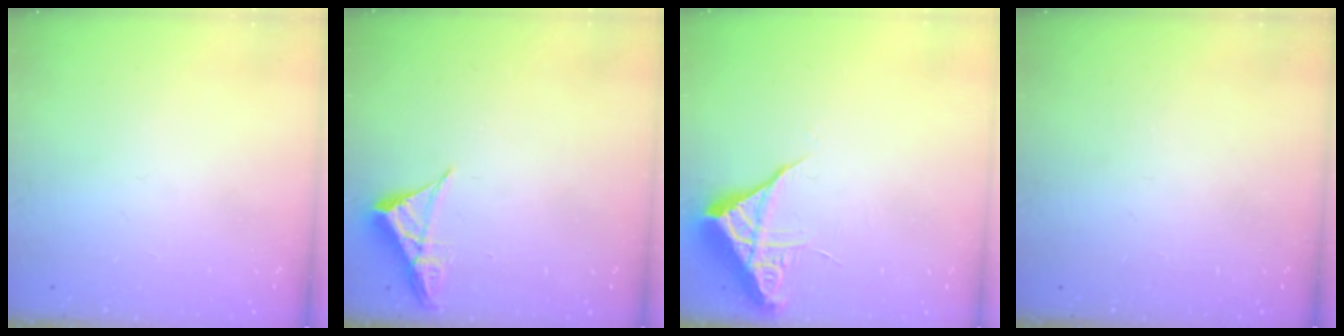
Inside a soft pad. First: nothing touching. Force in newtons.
{"total": 4.8, "press": 4.8, "slide": 0.7}
{"total": 6.7, "press": 6.7, "slide": 0.5}
{"total": 0.0}